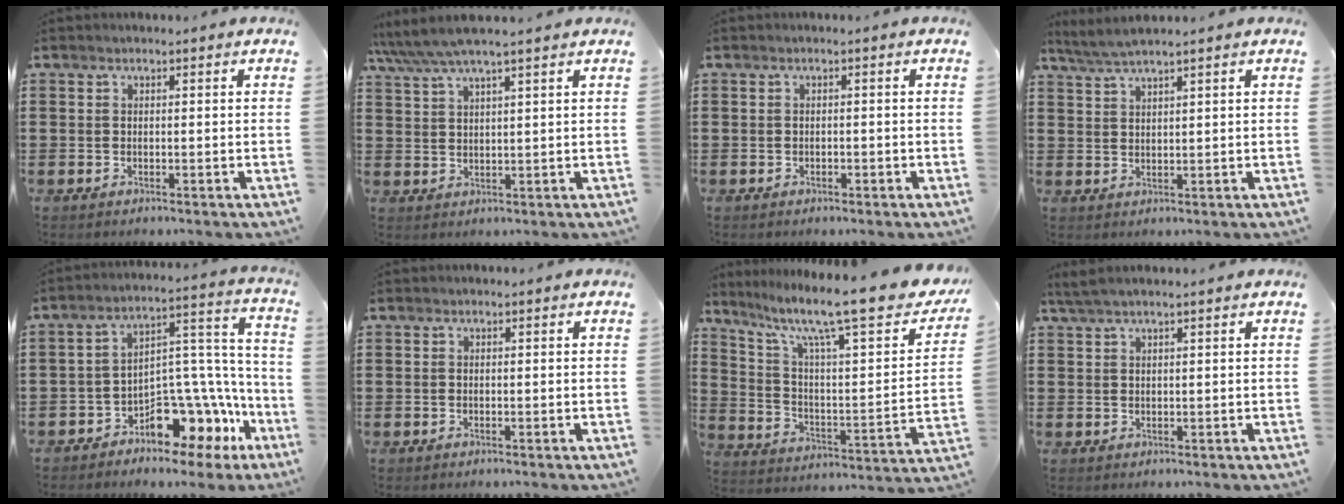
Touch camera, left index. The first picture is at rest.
{"total": 4.7, "force": [3.9, 0.5, 2.6], "torque": [-0.061, -0.007, 0.068]}
{"total": 0.6, "force": [-0.5, 0.3, 0.2], "torque": [-0.008, -0.002, -0.009]}
{"total": 3.2, "force": [2.7, -0.2, 1.6], "torque": [-0.038, -0.004, 0.050]}
{"total": 9.4, "force": [-7.3, 4.1, 4.1], "torque": [-0.067, 0.007, -0.135]}
{"total": 0.0}
{"total": 13.3, "force": [10.1, 1.6, 8.6], "torque": [-0.168, -0.071, 0.156]}
{"total": 2.0, "force": [1.5, 0.1, 1.3], "torque": [-0.026, 0.000, 0.028]}